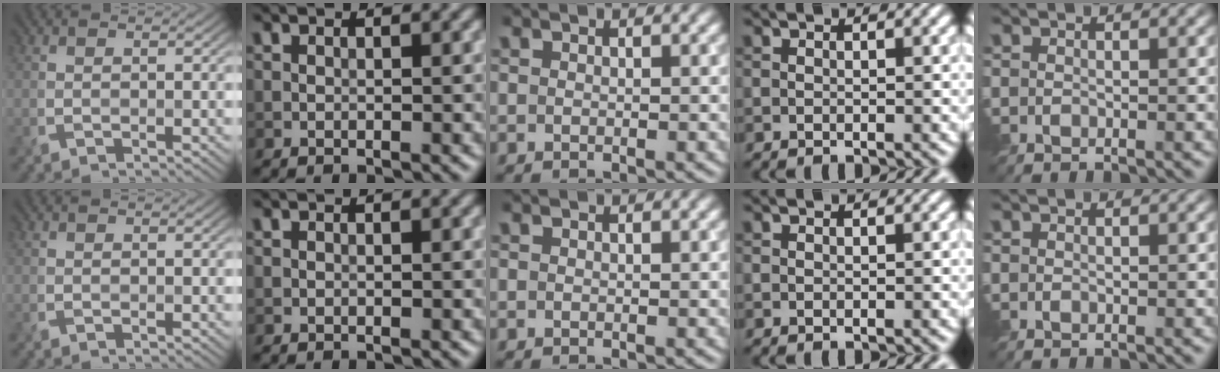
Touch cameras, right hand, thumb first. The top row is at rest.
{}